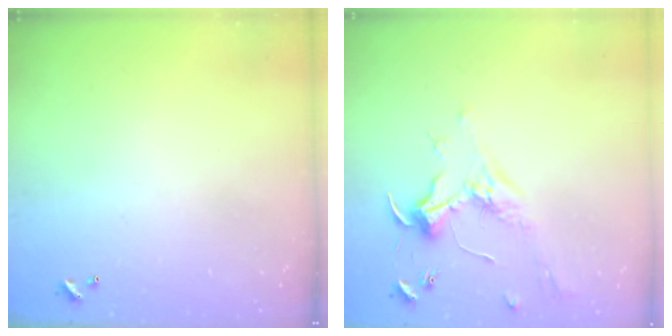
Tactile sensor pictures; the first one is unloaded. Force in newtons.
{"total": 1.7, "press": 1.5, "slide": 0.8}